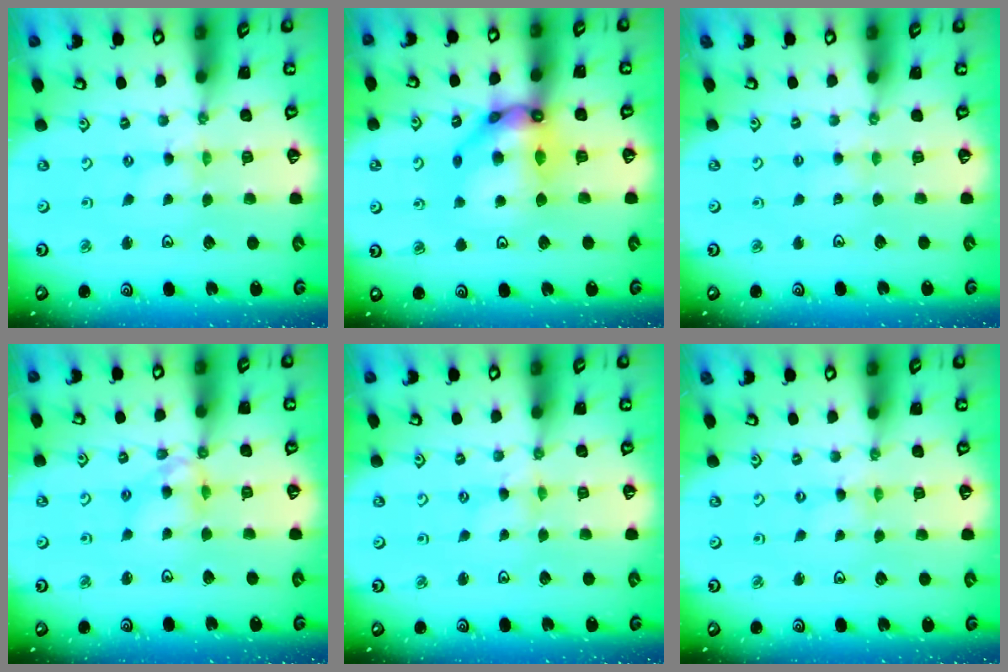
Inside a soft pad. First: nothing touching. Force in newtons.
{"total": 14.5, "press": 14.4, "slide": 1.3}
{"total": 2.0, "press": 2.0, "slide": 0.3}
{"total": 10.4, "press": 10.3, "slide": 1.1}
{"total": 0.0}
{"total": 0.0}